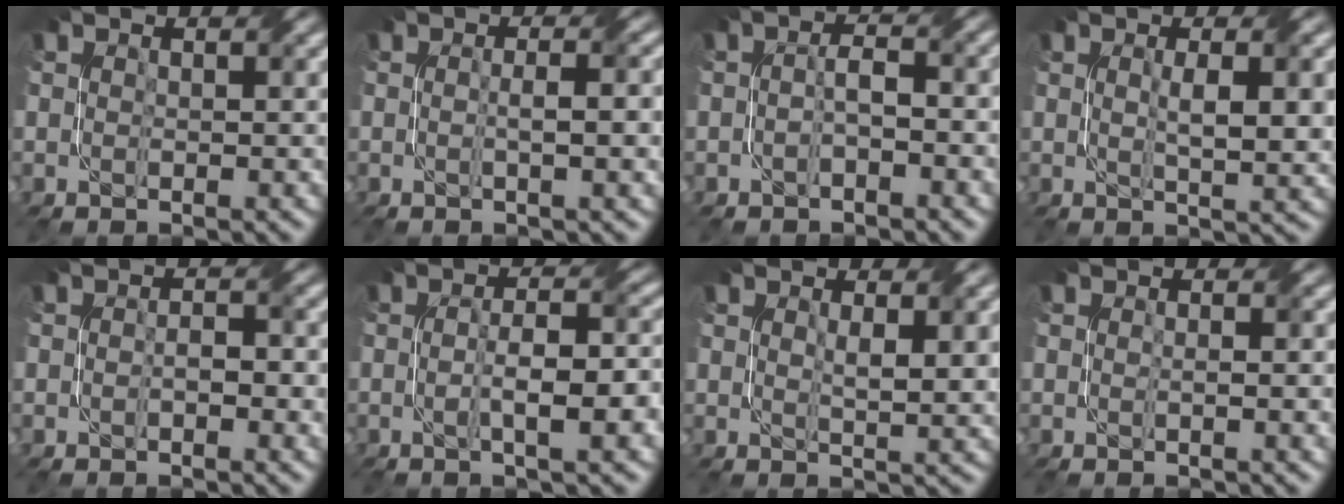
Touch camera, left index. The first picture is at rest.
{"total": 3.5, "force": [0.0, 0.9, 3.4], "torque": [-0.038, 0.008, -0.007]}
{"total": 2.3, "force": [-0.9, 0.8, 1.9], "torque": [-0.035, 0.005, -0.017]}
{"total": 4.5, "force": [0.5, 1.0, 4.4], "torque": [-0.072, 0.003, 0.012]}
{"total": 2.8, "force": [-0.3, 1.3, 2.5], "torque": [-0.033, 0.001, -0.006]}
{"total": 5.9, "force": [-0.8, 1.4, 5.7], "torque": [-0.084, 0.002, -0.009]}
{"total": 2.7, "force": [0.9, 0.5, 2.5], "torque": [-0.043, 0.000, 0.018]}
{"total": 1.8, "force": [-0.1, 0.2, 1.8], "torque": [-0.027, -0.001, -0.003]}